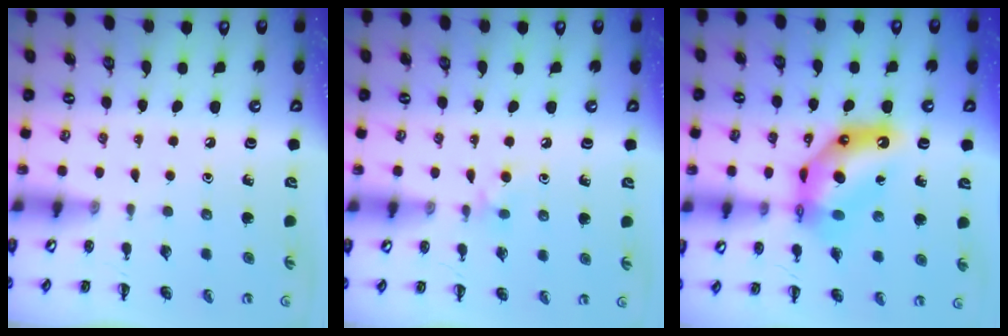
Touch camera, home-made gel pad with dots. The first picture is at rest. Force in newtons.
{"total": 4.1, "press": 3.8, "slide": 1.6}
{"total": 12.4, "press": 11.8, "slide": 3.8}